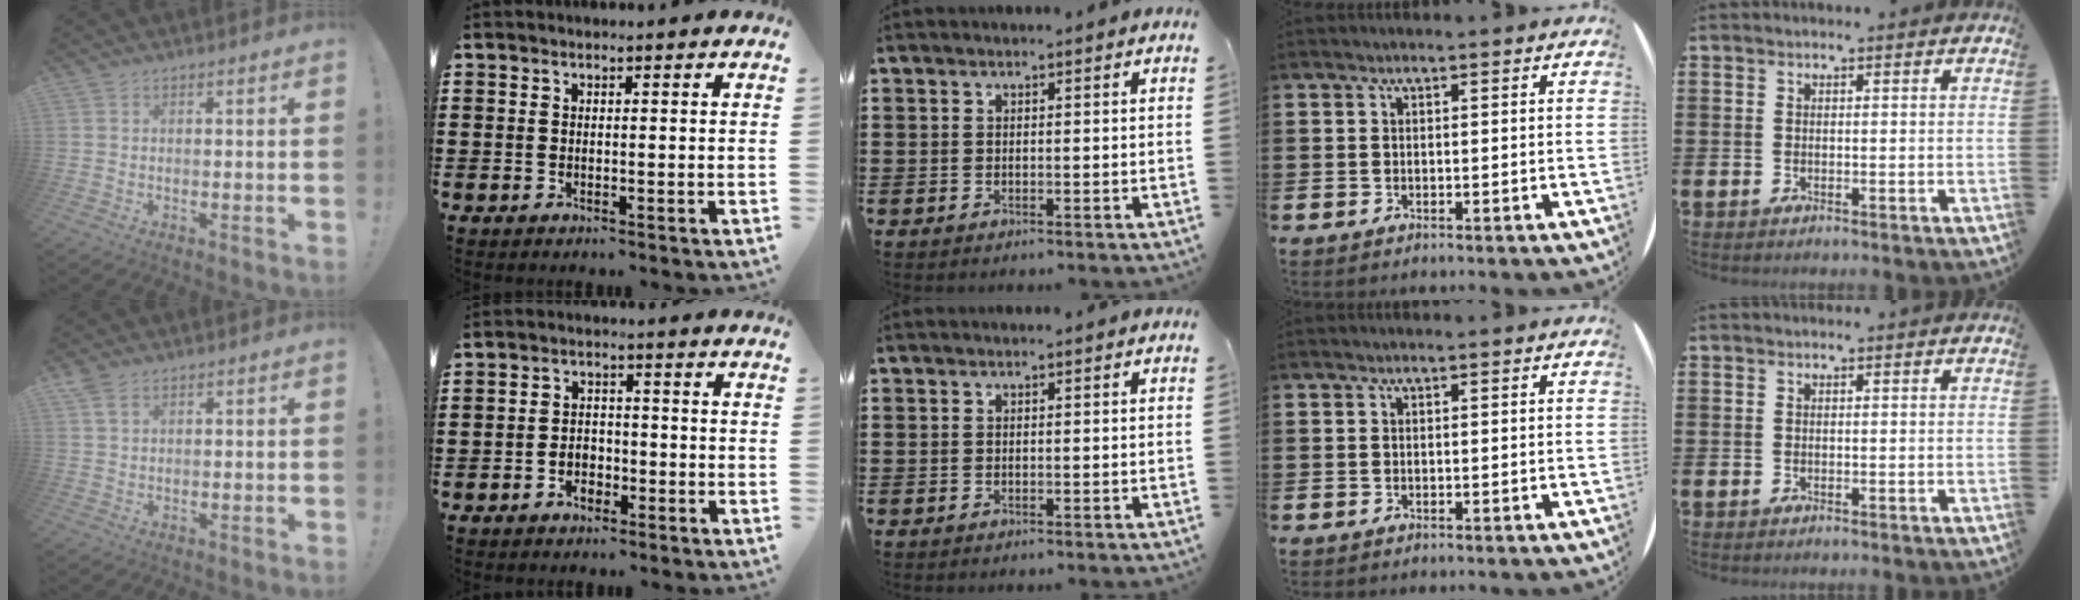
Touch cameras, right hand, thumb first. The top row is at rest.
{"thumb": {"total": 3.1, "force": [2.0, 1.5, 1.9], "torque": [-0.035, -0.006, 0.036]}, "index": {"total": 2.8, "force": [-1.7, 1.8, 1.3], "torque": [-0.029, 0.001, -0.035]}}